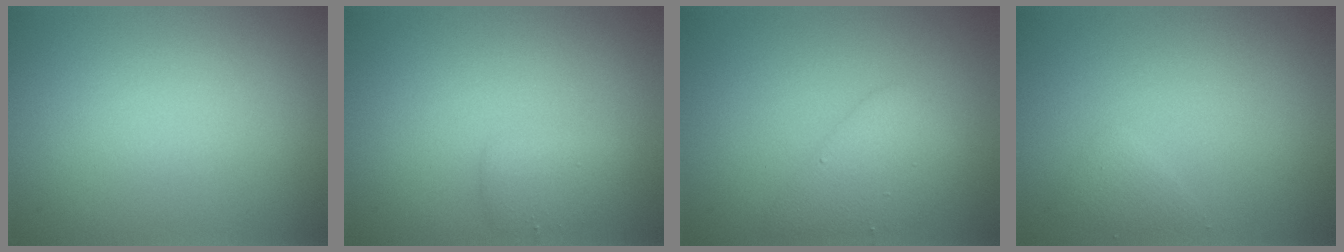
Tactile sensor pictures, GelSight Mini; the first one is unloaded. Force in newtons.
{"total": 1.8, "press": 1.8, "slide": 0.2}
{"total": 2.7, "press": 2.7, "slide": 0.3}
{"total": 1.0, "press": 1.0, "slide": 0.1}